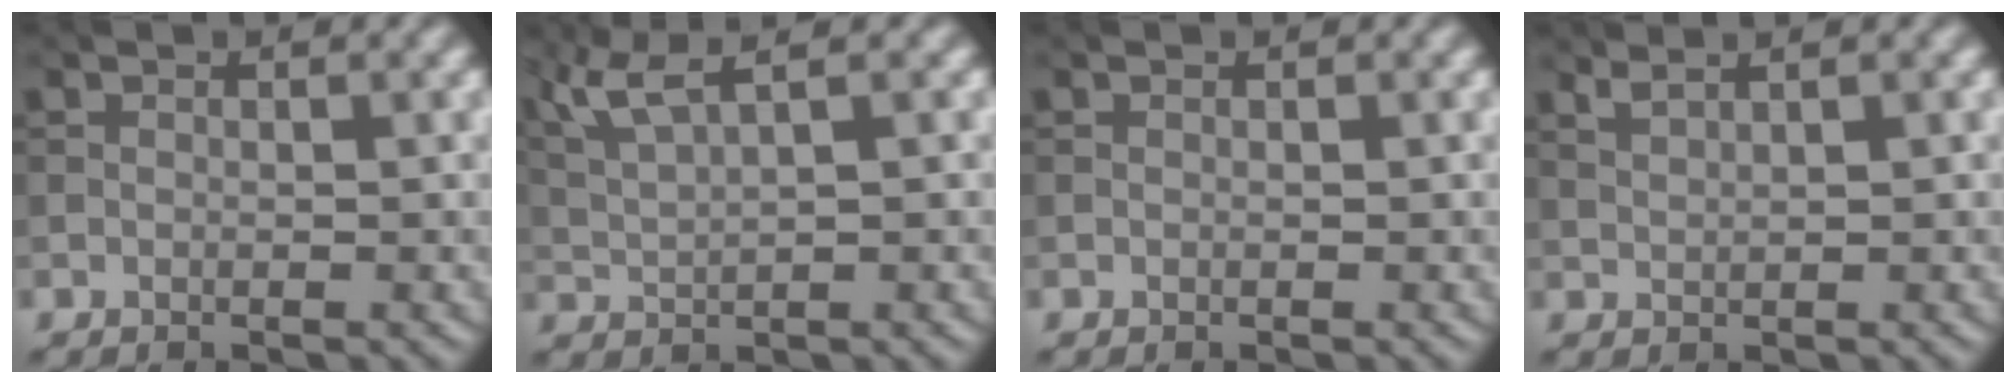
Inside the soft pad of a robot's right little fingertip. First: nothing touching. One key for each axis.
{"total": 4.5, "fx": 2.8, "fy": 1.0, "fz": 3.4, "tx": -0.072, "ty": 0.016, "tz": 0.060}
{"total": 0.0}
{"total": 1.8, "fx": 1.5, "fy": 0.4, "fz": 0.9, "tx": -0.015, "ty": 0.002, "tz": 0.023}